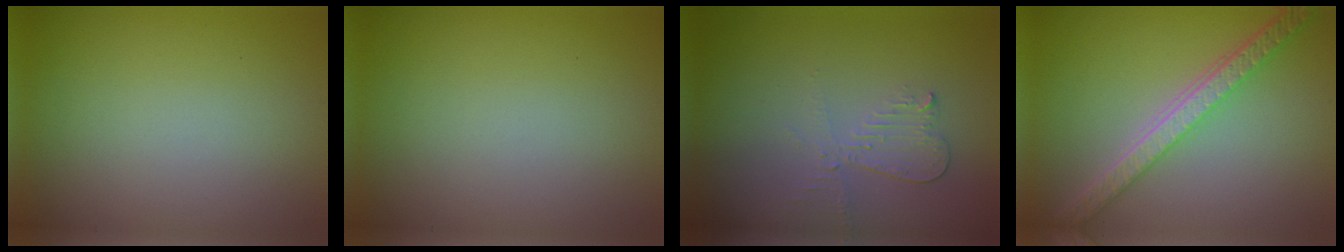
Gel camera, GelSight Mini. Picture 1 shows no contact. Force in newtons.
{"total": 0.0}
{"total": 2.1, "press": 2.1, "slide": 0.2}
{"total": 5.1, "press": 4.1, "slide": 3.0}